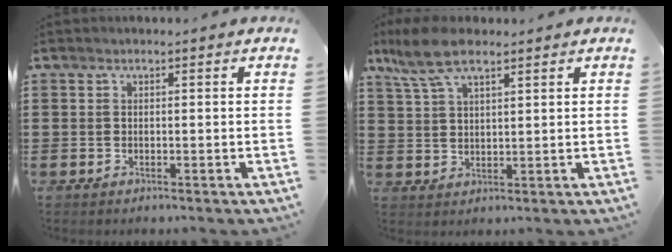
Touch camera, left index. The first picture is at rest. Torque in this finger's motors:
{"motor_torque": [0.75, -0.81, 0.29, 0.10]}